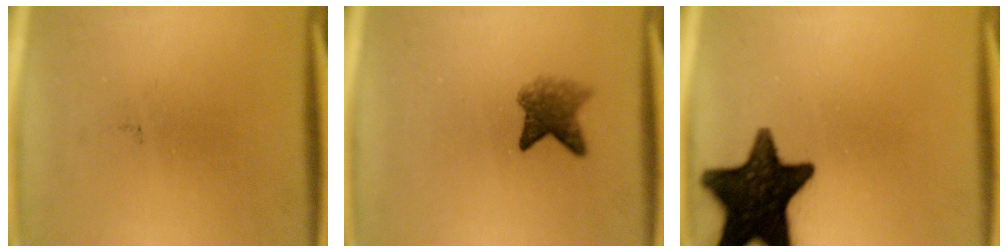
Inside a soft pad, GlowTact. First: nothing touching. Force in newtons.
{"total": 4.1}
{"total": 17.6}